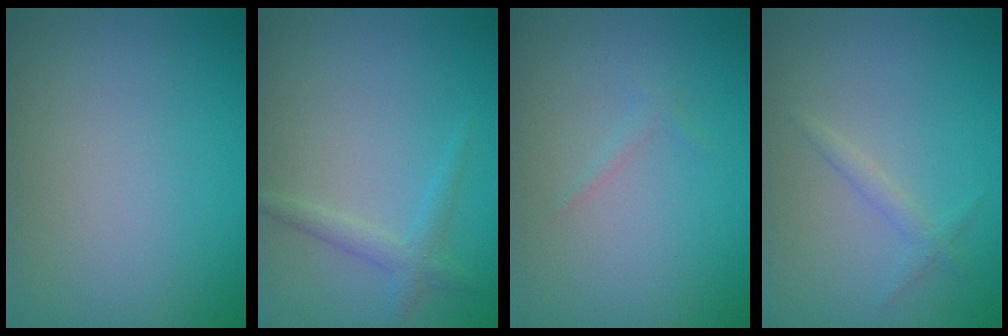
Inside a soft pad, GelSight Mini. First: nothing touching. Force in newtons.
{"total": 1.6, "press": 1.6, "slide": 0.1}
{"total": 0.5, "press": 0.5, "slide": 0.1}
{"total": 1.1, "press": 1.1, "slide": 0.1}